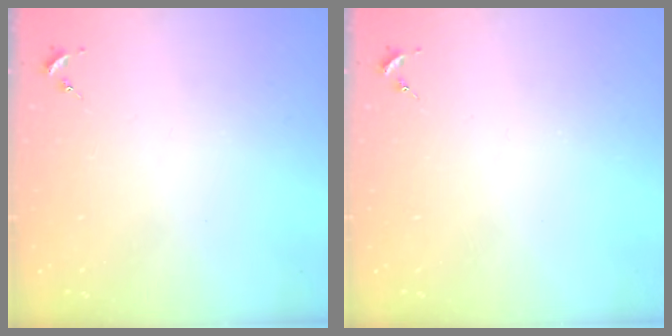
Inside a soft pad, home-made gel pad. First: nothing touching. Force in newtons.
{"total": 0.0}